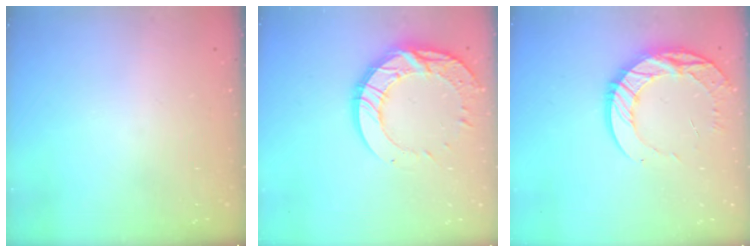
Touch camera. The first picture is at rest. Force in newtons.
{"total": 17.3, "press": 17.2, "slide": 1.9}
{"total": 14.7, "press": 14.6, "slide": 1.3}